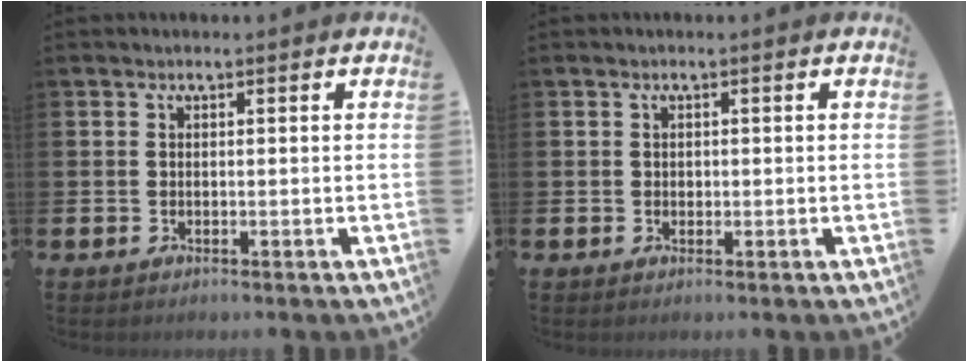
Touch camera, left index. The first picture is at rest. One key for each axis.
{"total": 0.6, "fx": 0.2, "fy": 0.6, "fz": 0.2, "tx": 0.004, "ty": 0.002, "tz": 0.001}